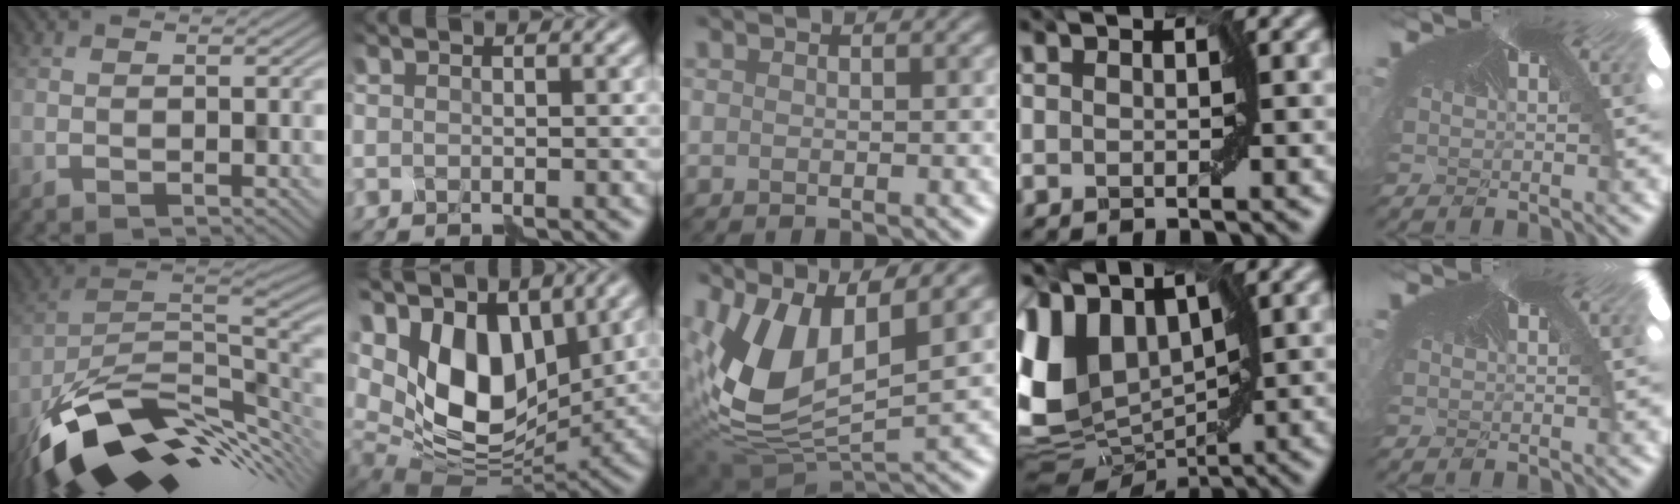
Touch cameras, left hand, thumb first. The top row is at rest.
{"thumb": {"total": 14.5, "force": [-7.4, 6.7, 10.5], "torque": [-0.199, -0.026, -0.125]}, "index": {"total": 10.4, "force": [3.4, 6.3, 7.5], "torque": [-0.146, -0.004, 0.062]}, "middle": {"total": 8.7, "force": [3.0, 4.2, 7.1], "torque": [-0.178, -0.004, 0.053]}, "ring": {"total": 8.4, "force": [2.2, 6.0, 5.5], "torque": [-0.159, 0.001, 0.053]}}